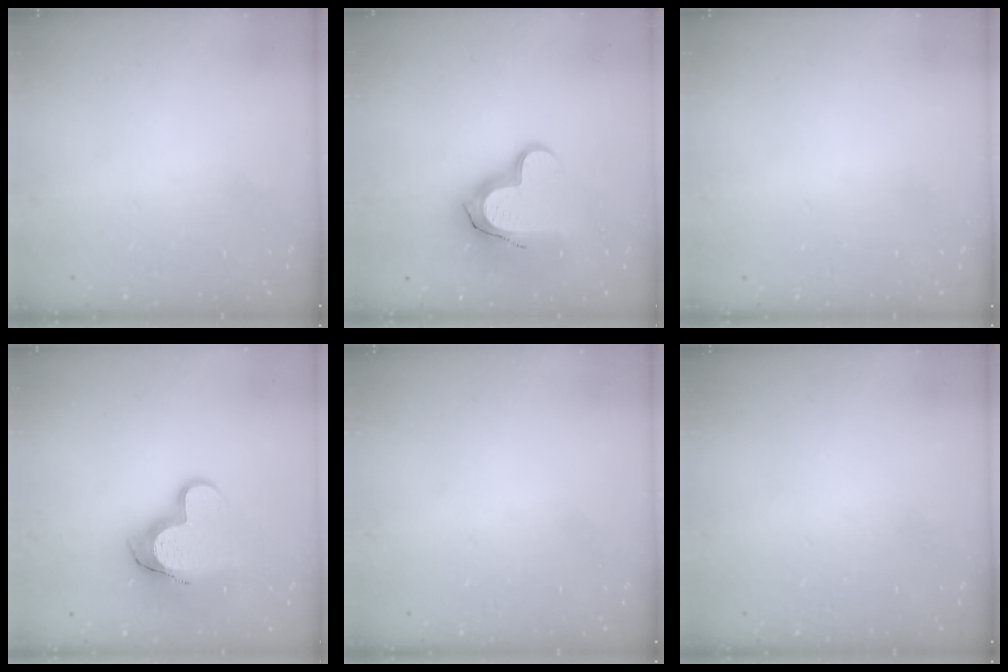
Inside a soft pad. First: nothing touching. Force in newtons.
{"total": 15.2, "press": 15.1, "slide": 1.1}
{"total": 0.8, "press": 0.5, "slide": 0.6}
{"total": 13.4, "press": 13.4, "slide": 1.1}
{"total": 0.0}
{"total": 0.0}